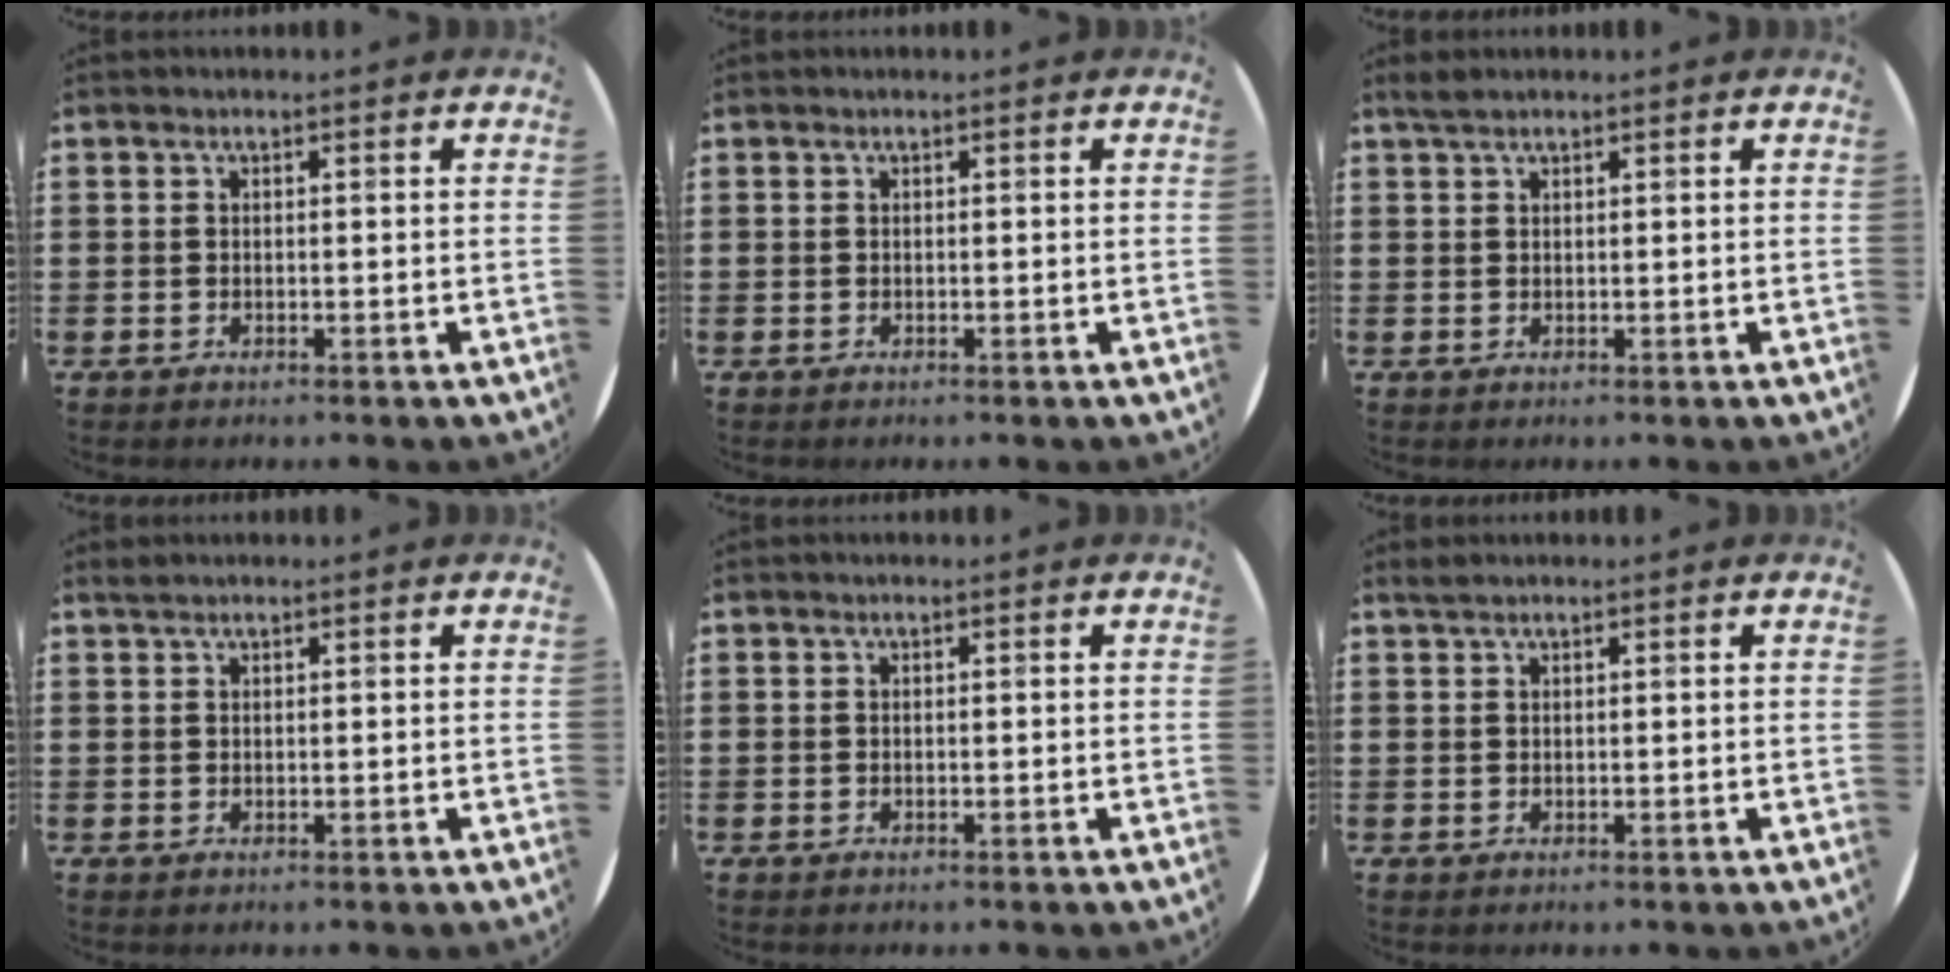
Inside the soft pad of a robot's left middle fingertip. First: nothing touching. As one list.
[{"total": 0.0}, {"total": 1.3, "force": [1.1, 0.3, 0.6], "torque": [-0.014, 0.003, 0.020]}, {"total": 0.6, "force": [0.6, 0.0, 0.0], "torque": [-0.002, 0.000, 0.011]}, {"total": 0.0}, {"total": 0.8, "force": [0.7, 0.0, 0.3], "torque": [-0.006, 0.002, 0.014]}]